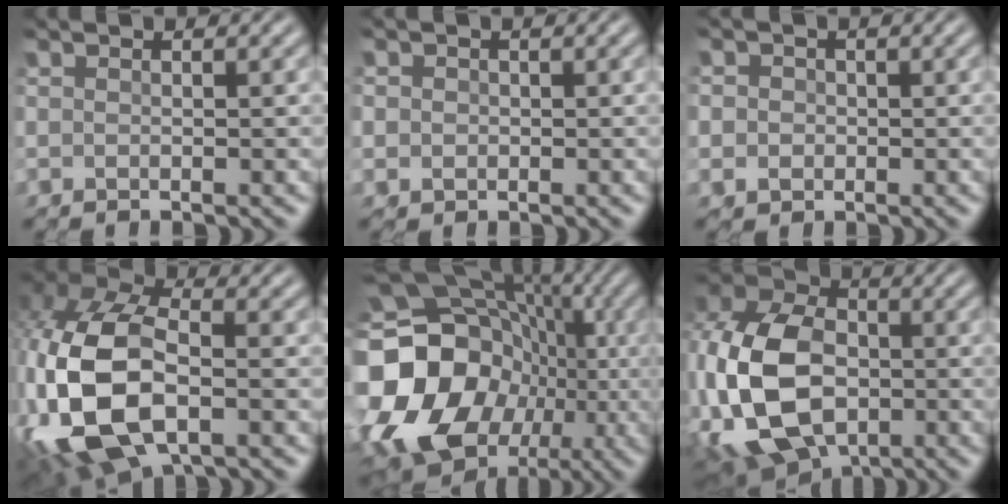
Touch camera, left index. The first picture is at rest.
{"total": 2.8, "force": [0.6, 2.5, 1.1], "torque": [-0.012, 0.018, -0.008]}
{"total": 4.4, "force": [0.4, 4.0, 1.7], "torque": [-0.030, 0.030, -0.014]}
{"total": 13.8, "force": [-3.2, 8.5, 10.4], "torque": [-0.259, -0.015, -0.055]}
{"total": 21.9, "force": [-4.3, 18.4, 11.2], "torque": [-0.209, -0.028, -0.109]}
{"total": 18.1, "force": [-3.1, 13.1, 12.1], "torque": [-0.283, -0.014, -0.061]}